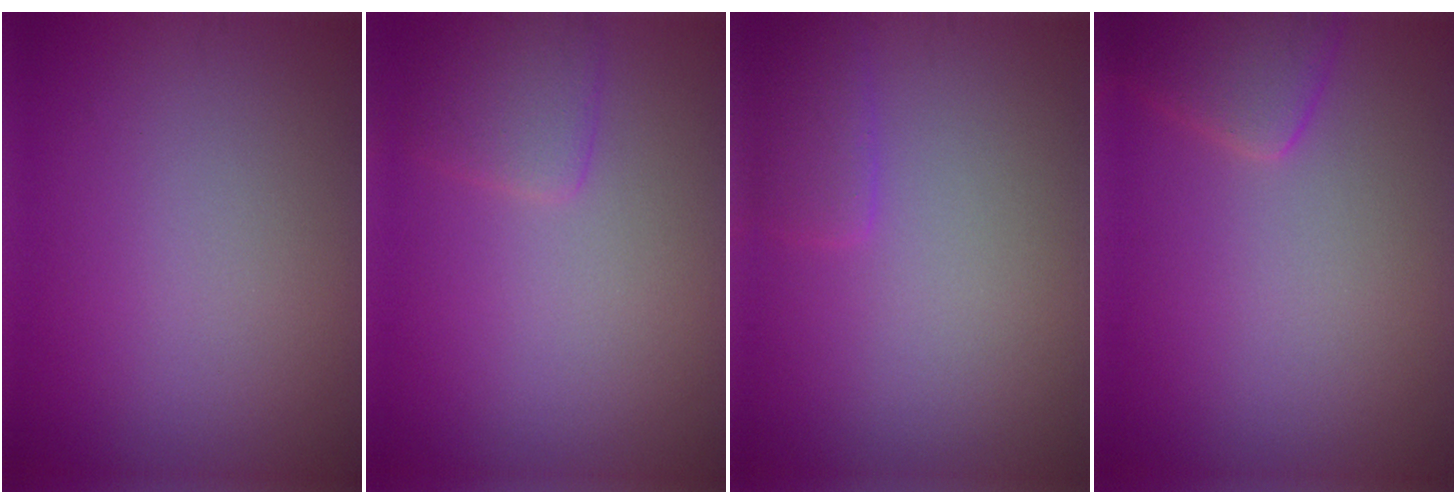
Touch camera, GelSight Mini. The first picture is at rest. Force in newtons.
{"total": 2.2, "press": 2.2, "slide": 0.1}
{"total": 1.7, "press": 1.7, "slide": 0.2}
{"total": 2.9, "press": 2.9, "slide": 0.1}